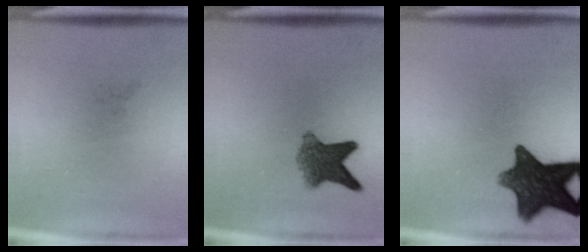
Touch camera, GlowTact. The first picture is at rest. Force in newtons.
{"total": 6.4}
{"total": 12.4}